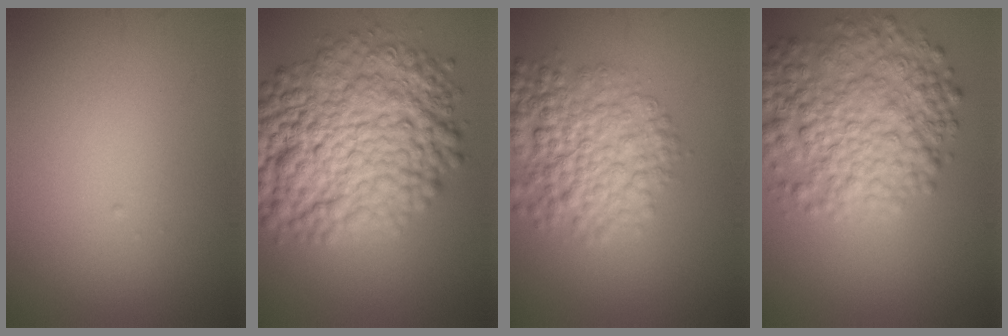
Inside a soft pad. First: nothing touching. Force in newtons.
{"total": 13.4, "press": 13.4, "slide": 0.1}
{"total": 6.9, "press": 6.9, "slide": 0.2}
{"total": 8.5, "press": 8.5, "slide": 0.3}